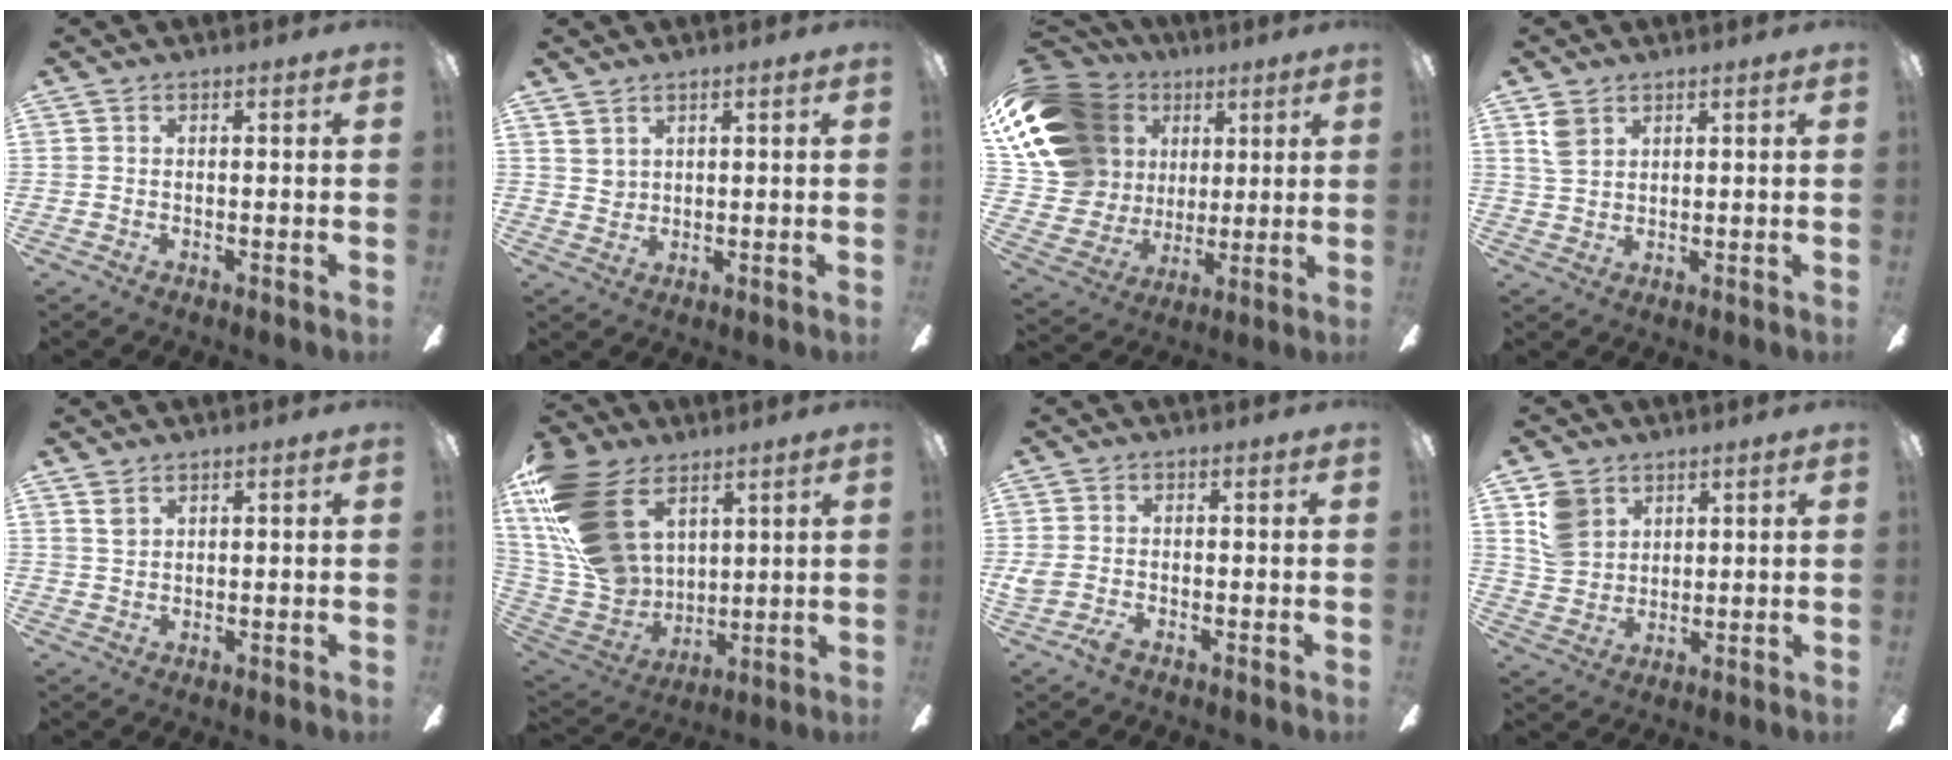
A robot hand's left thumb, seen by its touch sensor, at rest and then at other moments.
{"total": 2.8, "force": [2.1, 1.8, 0.1], "torque": [-0.008, -0.007, 0.041]}
{"total": 20.3, "force": [8.0, 16.1, 9.3], "torque": [-0.209, -0.031, 0.171]}
{"total": 4.1, "force": [2.5, 2.7, 1.8], "torque": [-0.035, -0.003, 0.048]}
{"total": 2.4, "force": [1.7, 1.4, 0.9], "torque": [-0.013, -0.003, 0.030]}
{"total": 24.4, "force": [11.0, 16.1, 14.6], "torque": [-0.330, -0.043, 0.205]}
{"total": 3.0, "force": [-1.7, 1.3, 2.1], "torque": [-0.048, 0.002, -0.031]}
{"total": 8.8, "force": [4.3, 7.0, 3.2], "torque": [-0.059, -0.004, 0.089]}